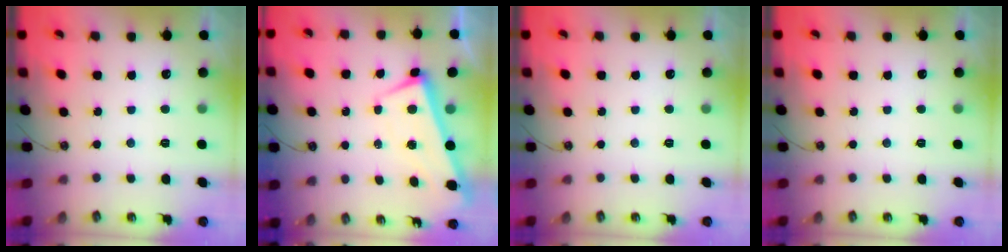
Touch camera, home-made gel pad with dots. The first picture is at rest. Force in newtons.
{"total": 1.5, "press": 0.6, "slide": 1.4}
{"total": 0.0}
{"total": 0.0}